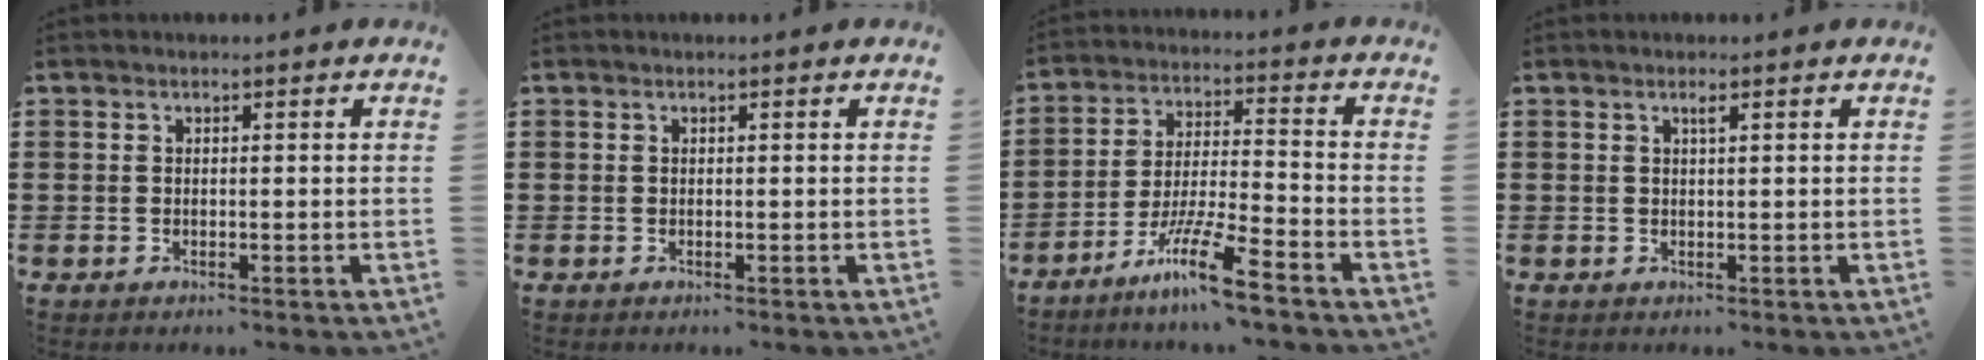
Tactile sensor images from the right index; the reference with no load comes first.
{"total": 0.0}
{"total": 10.3, "force": [-7.6, 0.5, 6.8], "torque": [-0.141, 0.000, -0.151]}
{"total": 0.8, "force": [0.4, 0.0, 0.7], "torque": [-0.014, 0.000, 0.007]}